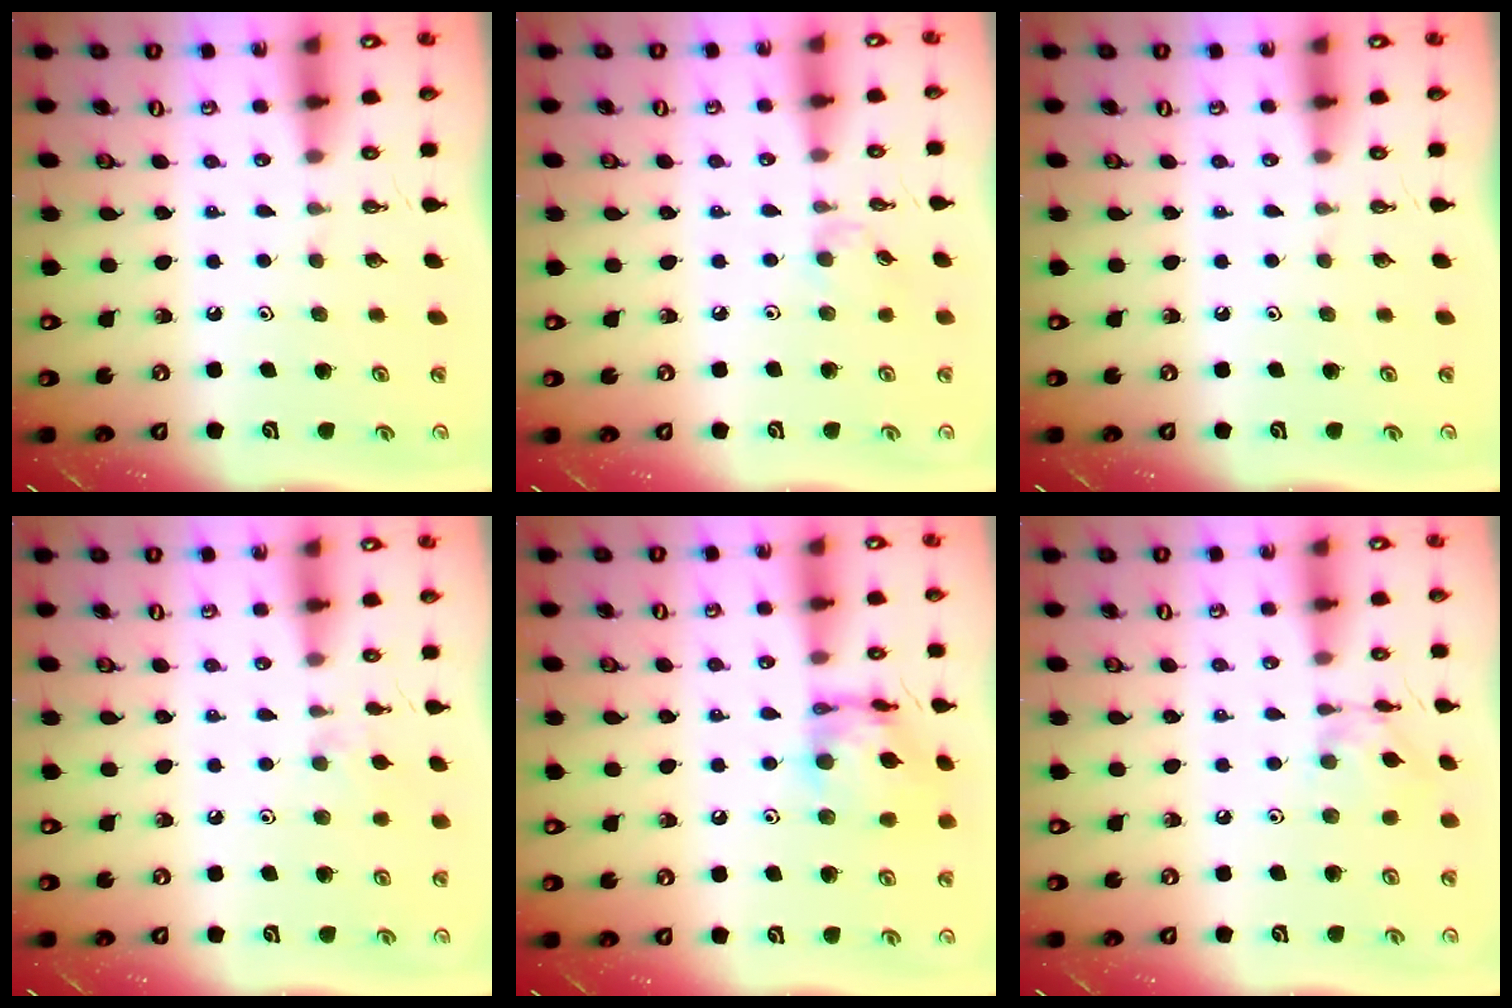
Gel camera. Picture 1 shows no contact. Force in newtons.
{"total": 3.1, "press": 3.1, "slide": 0.4}
{"total": 0.0}
{"total": 3.9, "press": 3.9, "slide": 0.7}
{"total": 13.4, "press": 13.4, "slide": 1.3}
{"total": 5.3, "press": 5.3, "slide": 0.2}